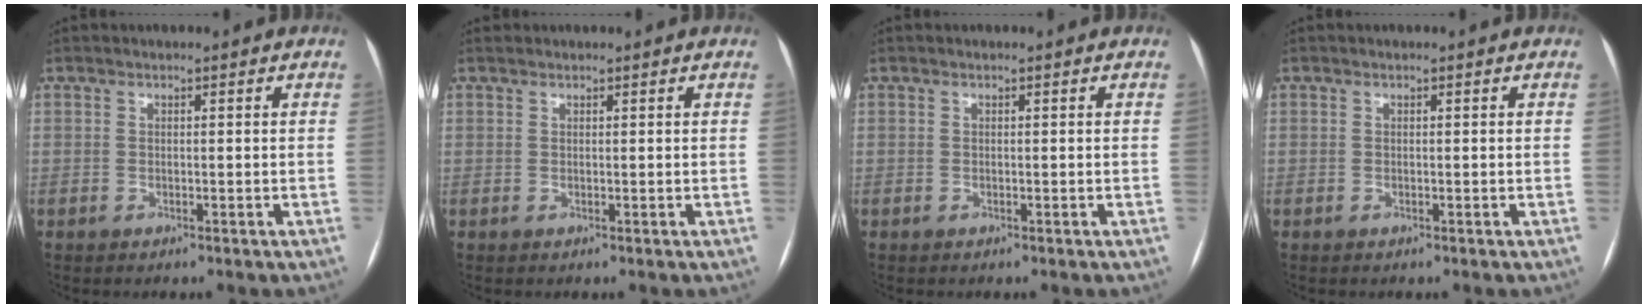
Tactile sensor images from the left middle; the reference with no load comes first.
{"total": 0.5, "force": [0.5, 0.2, 0.0], "torque": [-0.007, 0.008, 0.010]}
{"total": 0.0}
{"total": 0.0}